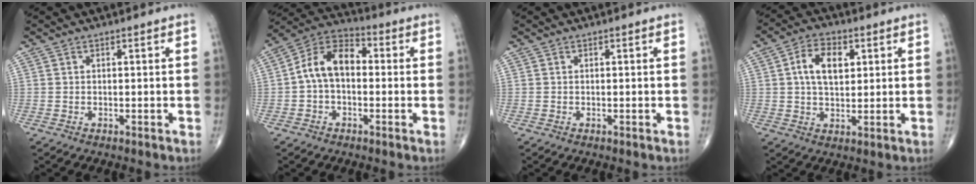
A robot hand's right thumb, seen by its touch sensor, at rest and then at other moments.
{"total": 10.6, "force": [0.0, 6.8, 8.1], "torque": [-0.131, 0.035, -0.016]}
{"total": 0.0}
{"total": 8.3, "force": [2.2, 4.9, 6.3], "torque": [-0.097, 0.001, 0.036]}